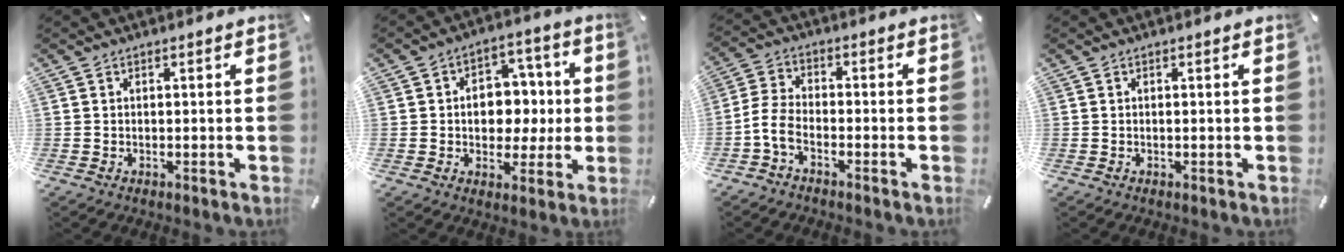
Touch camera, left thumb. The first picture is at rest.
{"total": 9.2, "force": [-0.1, 7.8, 4.9], "torque": [-0.060, 0.003, 0.001]}
{"total": 5.9, "force": [-3.2, 3.1, 3.8], "torque": [-0.096, 0.002, -0.061]}
{"total": 0.0}